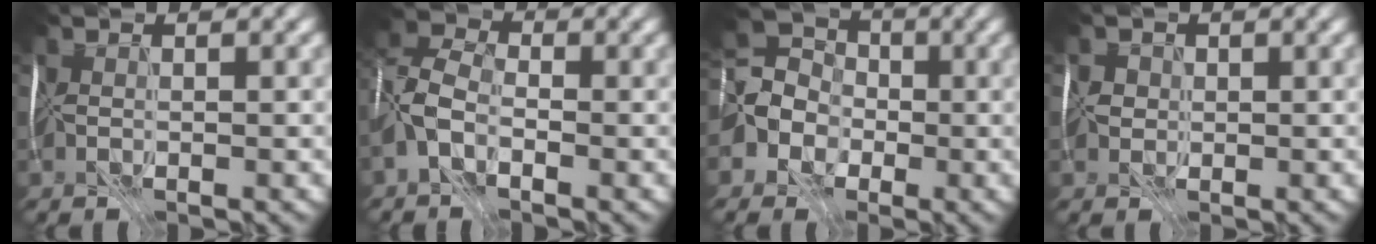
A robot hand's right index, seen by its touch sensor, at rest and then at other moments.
{"total": 2.7, "force": [-1.7, 1.3, 1.6], "torque": [-0.040, 0.013, -0.044]}
{"total": 4.5, "force": [-1.5, 4.0, 1.5], "torque": [-0.028, 0.009, -0.044]}
{"total": 0.8, "force": [0.2, 0.7, -0.4], "torque": [0.014, 0.006, 0.005]}